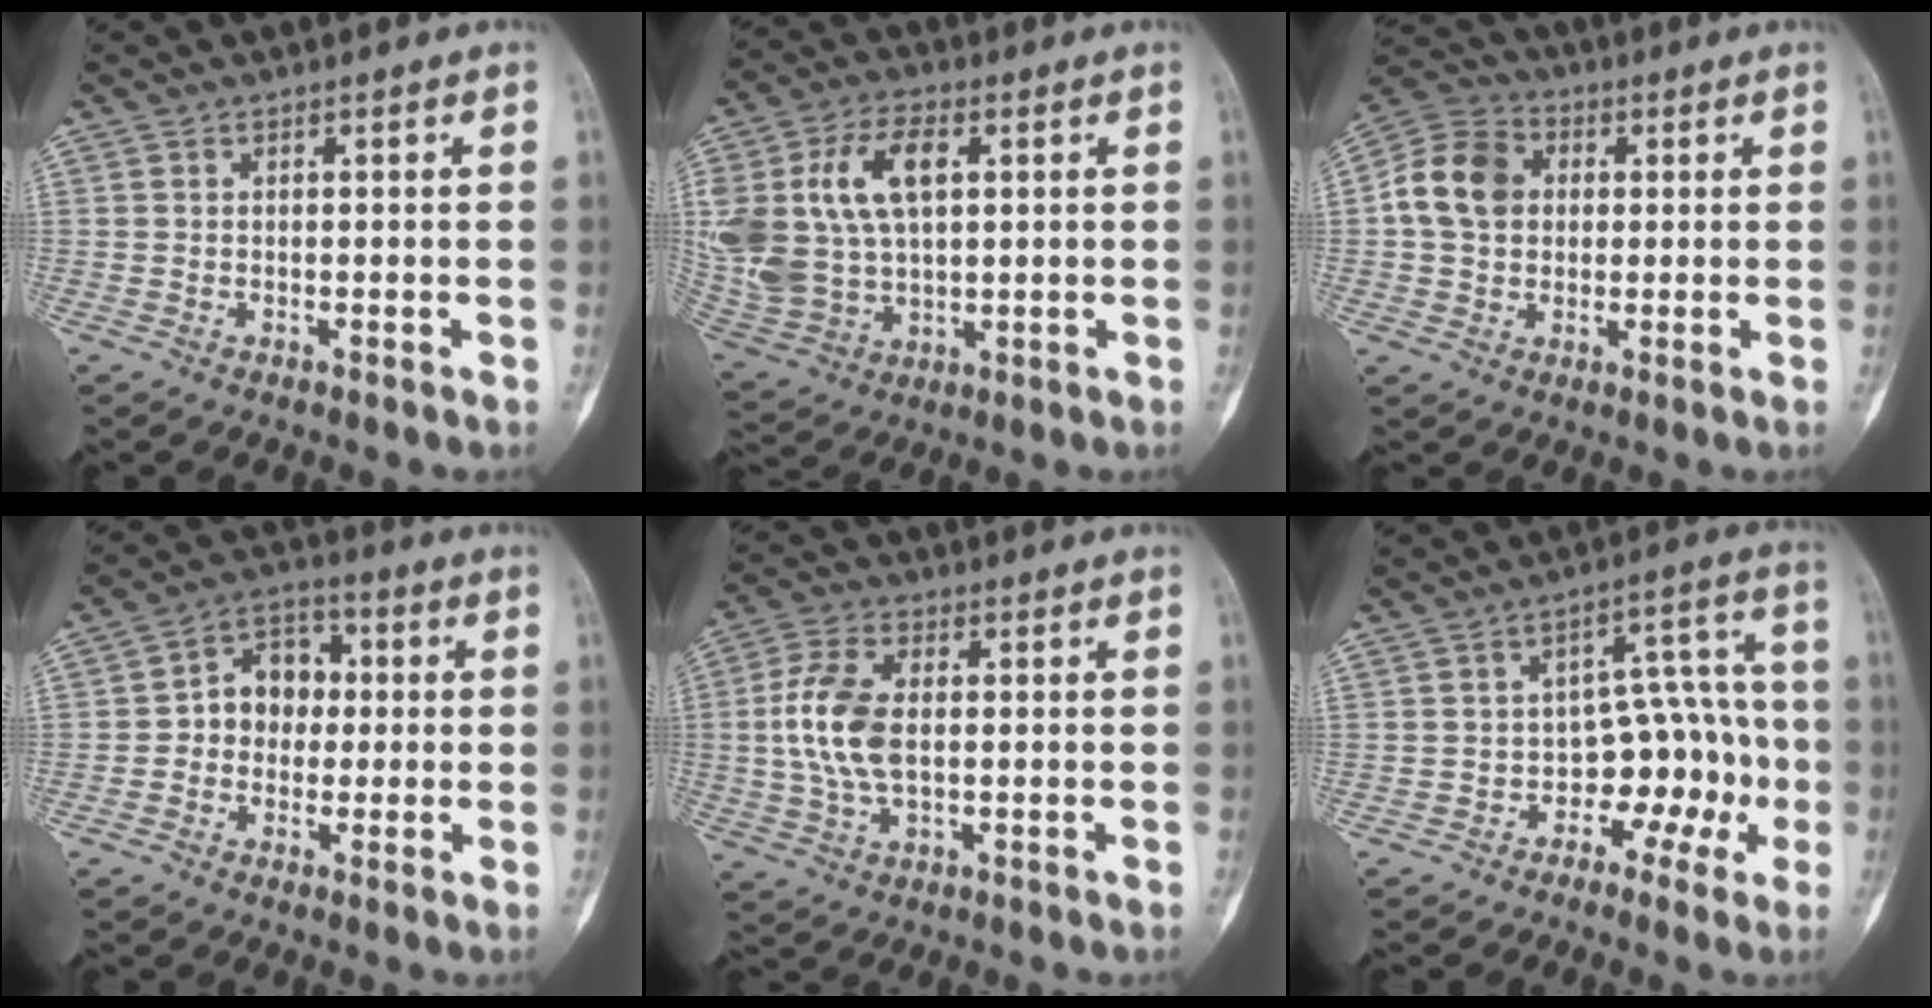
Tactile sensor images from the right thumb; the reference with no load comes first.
{"total": 18.8, "force": [4.2, 11.5, 14.3], "torque": [-0.299, 0.003, 0.087]}
{"total": 11.0, "force": [1.3, 8.8, 6.4], "torque": [-0.104, 0.019, 0.013]}
{"total": 8.8, "force": [0.2, 7.0, 5.4], "torque": [-0.046, 0.026, -0.008]}
{"total": 10.7, "force": [0.3, 5.9, 8.9], "torque": [-0.193, 0.008, 0.007]}
{"total": 10.6, "force": [-3.5, 7.2, 7.0], "torque": [-0.047, 0.062, -0.051]}